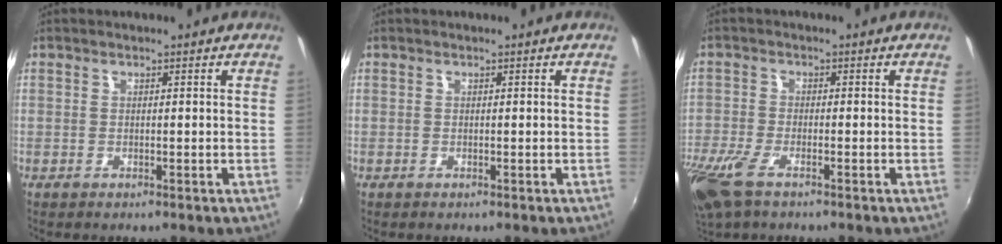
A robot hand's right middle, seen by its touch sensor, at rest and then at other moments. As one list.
[{"total": 0.0}, {"total": 9.8, "force": [-6.1, 3.7, 6.7], "torque": [-0.165, -0.036, -0.120]}]